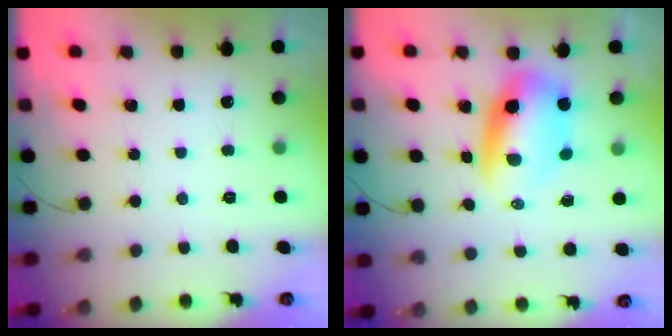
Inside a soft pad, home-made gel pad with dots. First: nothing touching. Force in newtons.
{"total": 8.4, "press": 8.1, "slide": 2.1}